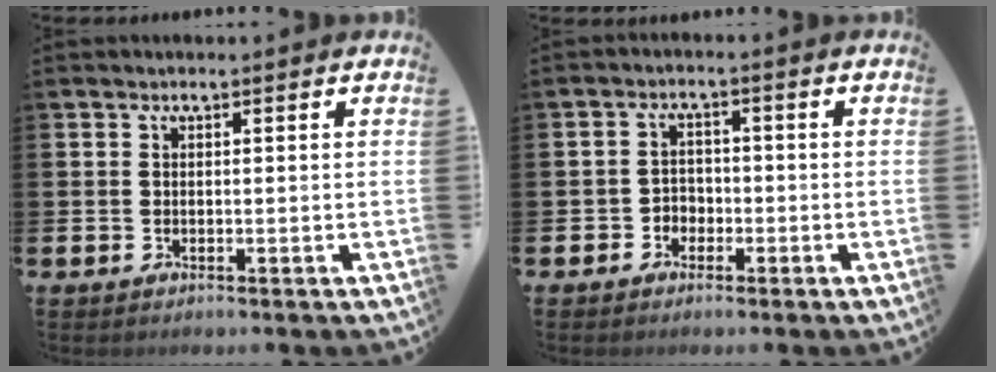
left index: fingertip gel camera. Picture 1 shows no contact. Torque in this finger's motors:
{"motor_torque": [-0.08, 0.27, 0.06, 0.00]}